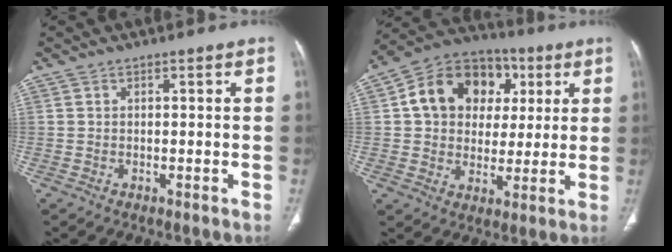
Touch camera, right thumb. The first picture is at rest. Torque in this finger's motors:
{"motor_torque": [0.11, 0.24, 0.07, 0.05, 0.20]}